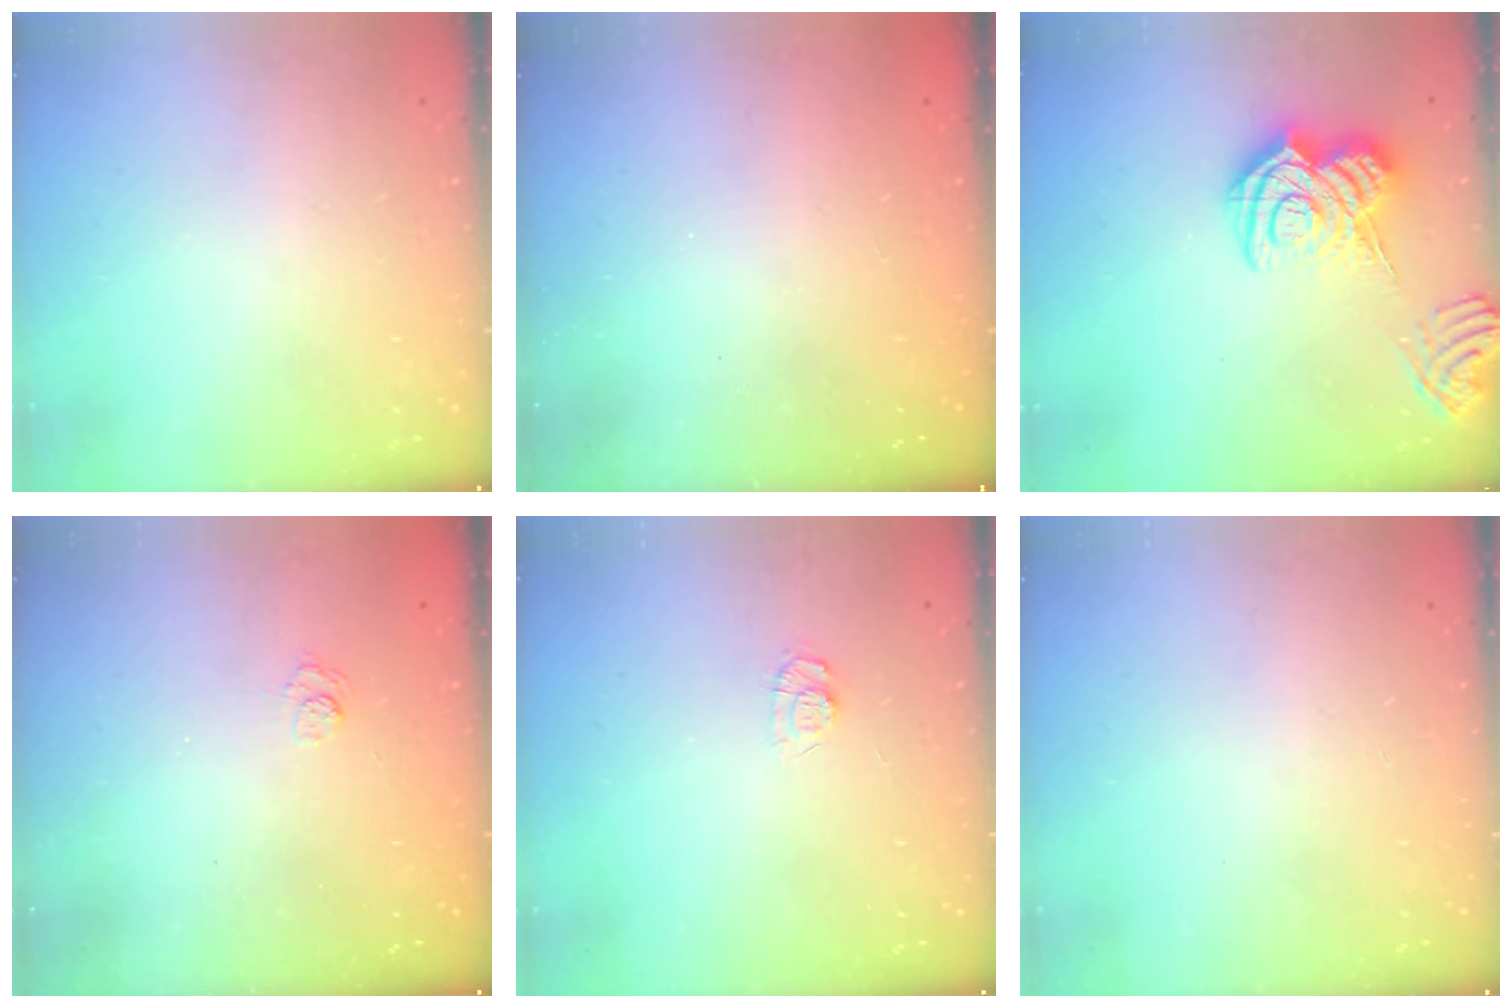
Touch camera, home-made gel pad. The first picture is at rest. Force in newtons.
{"total": 2.3, "press": 2.2, "slide": 0.7}
{"total": 15.8, "press": 15.7, "slide": 1.6}
{"total": 2.6, "press": 2.3, "slide": 1.3}
{"total": 6.2, "press": 6.1, "slide": 0.7}
{"total": 0.0}